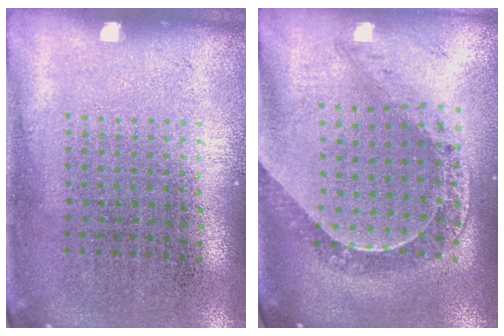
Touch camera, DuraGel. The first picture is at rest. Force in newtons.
{"total": 0.7, "press": 0.7, "slide": 0.1}